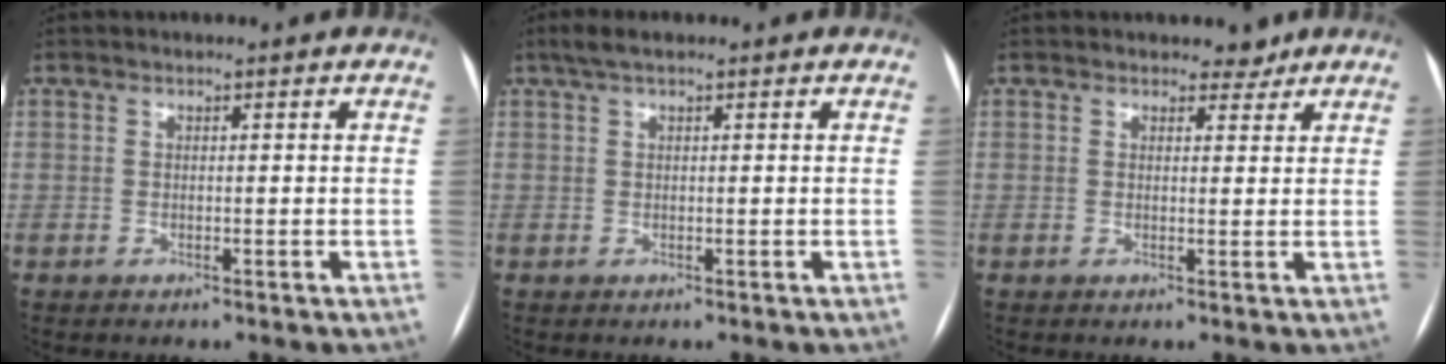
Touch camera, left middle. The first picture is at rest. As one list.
[{"total": 2.5, "force": [1.7, 0.6, 1.8], "torque": [-0.041, 0.021, 0.032]}, {"total": 2.3, "force": [1.8, 1.3, 0.4], "torque": [0.002, -0.001, 0.020]}]